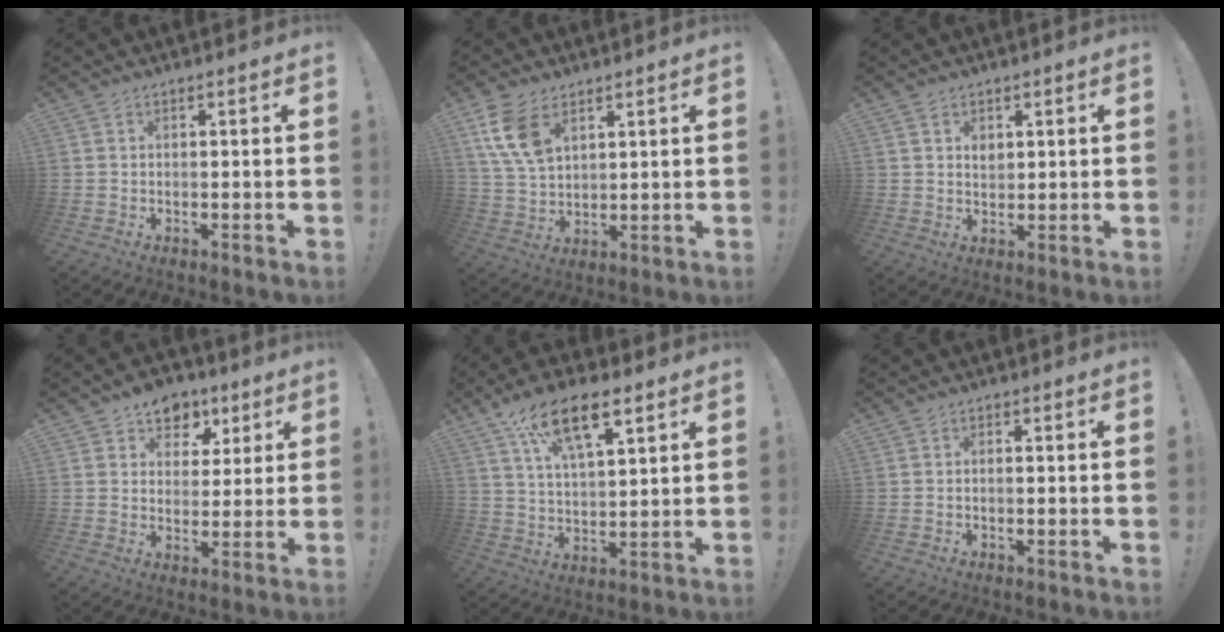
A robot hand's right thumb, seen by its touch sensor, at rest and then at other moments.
{"total": 11.0, "force": [5.8, 6.6, 6.7], "torque": [-0.135, -0.014, 0.111]}
{"total": 2.6, "force": [1.5, 2.0, 0.9], "torque": [0.002, -0.009, 0.022]}
{"total": 8.6, "force": [4.9, 6.7, 2.1], "torque": [-0.015, -0.034, 0.095]}
{"total": 14.9, "force": [8.7, 6.0, 10.5], "torque": [-0.173, -0.031, 0.152]}
{"total": 0.7, "force": [-0.3, 0.2, 0.6], "torque": [-0.016, 0.002, -0.005]}